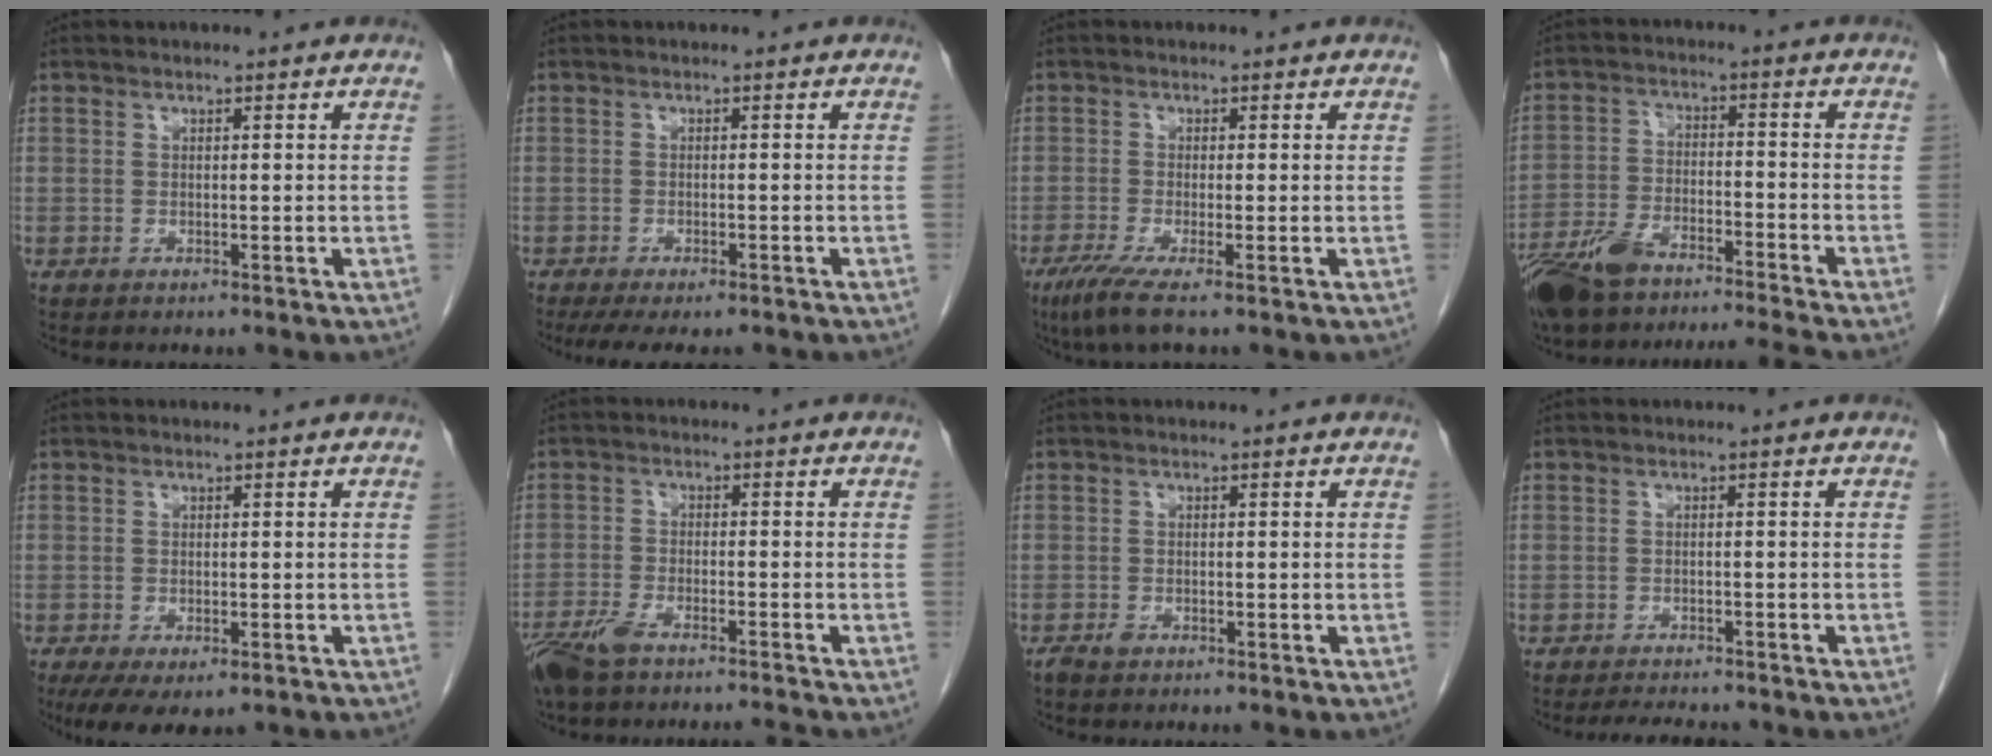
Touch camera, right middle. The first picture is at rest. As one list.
[{"total": 8.1, "force": [-6.6, 2.1, 4.1], "torque": [-0.054, -0.009, -0.095]}, {"total": 4.6, "force": [-2.8, 0.0, 3.6], "torque": [-0.072, -0.017, -0.056]}, {"total": 11.3, "force": [-9.8, 0.7, 5.7], "torque": [-0.117, -0.004, -0.176]}, {"total": 7.6, "force": [-5.0, 3.1, 4.8], "torque": [-0.074, -0.013, -0.075]}, {"total": 8.1, "force": [-7.1, 0.6, 3.9], "torque": [-0.076, -0.010, -0.127]}, {"total": 1.3, "force": [-1.1, 0.4, 0.6], "torque": [-0.016, -0.001, -0.019]}, {"total": 5.5, "force": [-5.1, 0.8, 1.8], "torque": [-0.026, -0.010, -0.076]}]